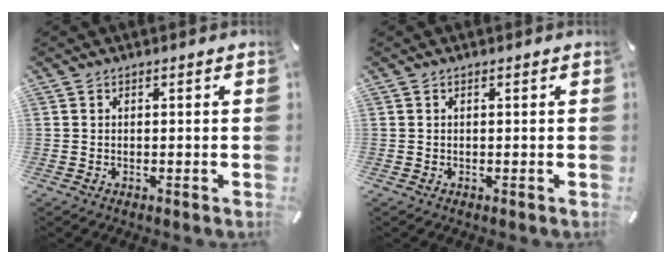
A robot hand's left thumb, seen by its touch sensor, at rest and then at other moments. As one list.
[{"total": 0.0}]